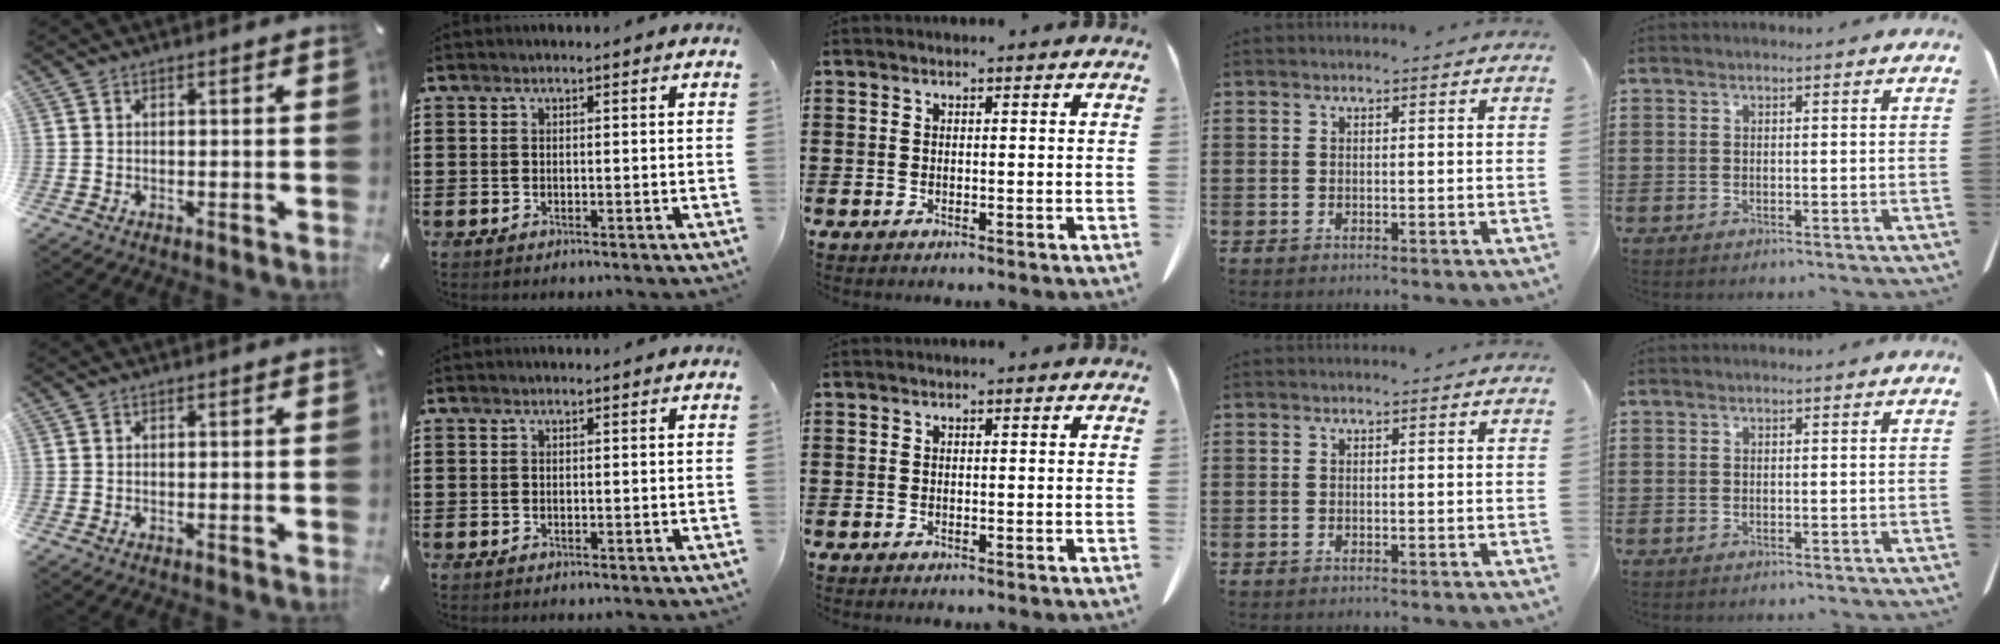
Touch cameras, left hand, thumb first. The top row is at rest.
{}